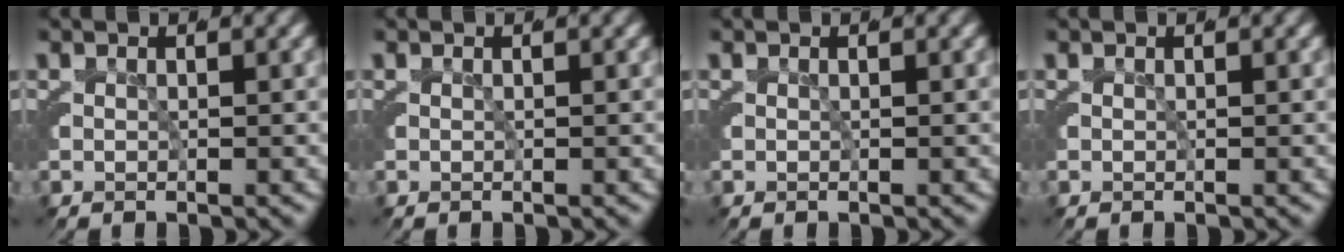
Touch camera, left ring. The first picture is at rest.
{"total": 0.0}
{"total": 0.0}
{"total": 0.0}